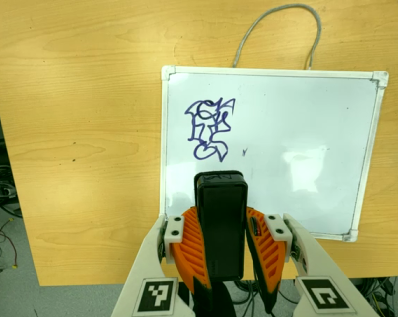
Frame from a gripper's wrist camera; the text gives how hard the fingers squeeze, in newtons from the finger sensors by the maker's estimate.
{"total": 8.2, "left": 6.9, "right": 9.5}